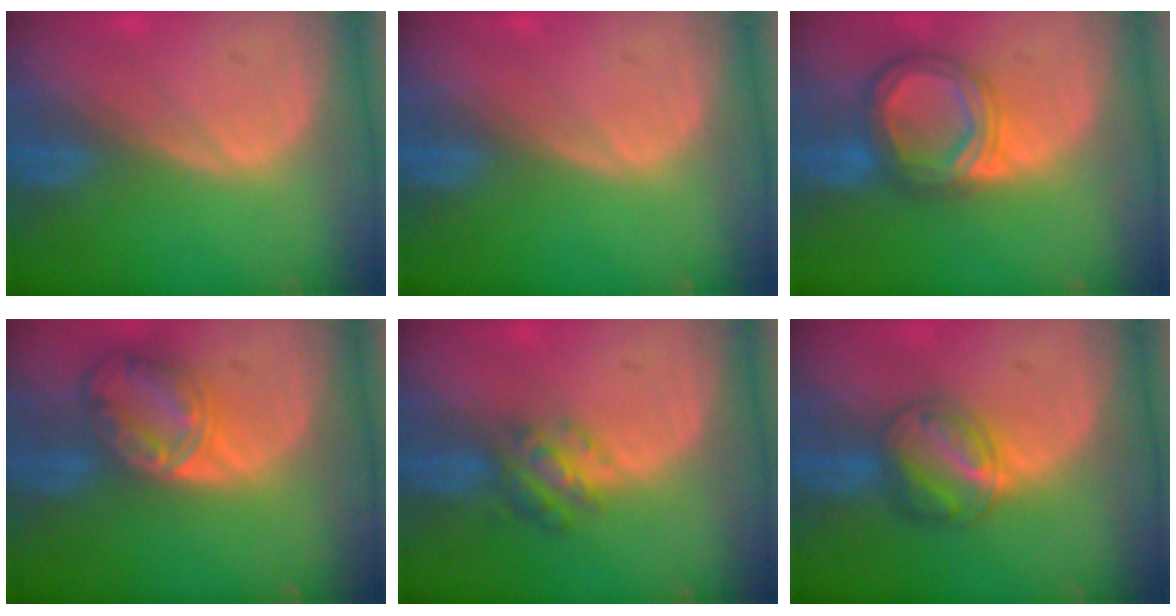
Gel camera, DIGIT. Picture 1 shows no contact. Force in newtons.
{"total": 0.0}
{"total": 7.6, "press": 7.5, "slide": 0.6}
{"total": 8.3, "press": 7.1, "slide": 4.4}
{"total": 4.8, "press": 4.4, "slide": 1.9}
{"total": 5.8, "press": 5.8, "slide": 0.6}